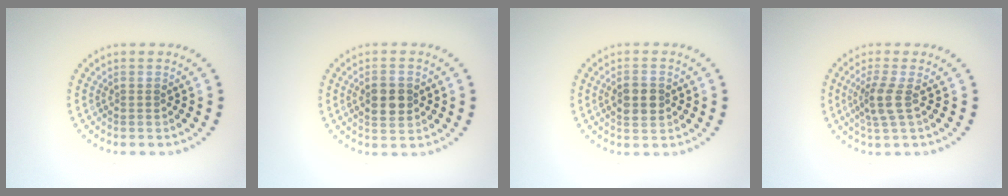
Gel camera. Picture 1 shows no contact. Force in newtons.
{"total": 2.9, "press": 2.9, "slide": 0.1}
{"total": 2.9, "press": 2.9, "slide": 0.1}
{"total": 2.6, "press": 2.1, "slide": 1.6}